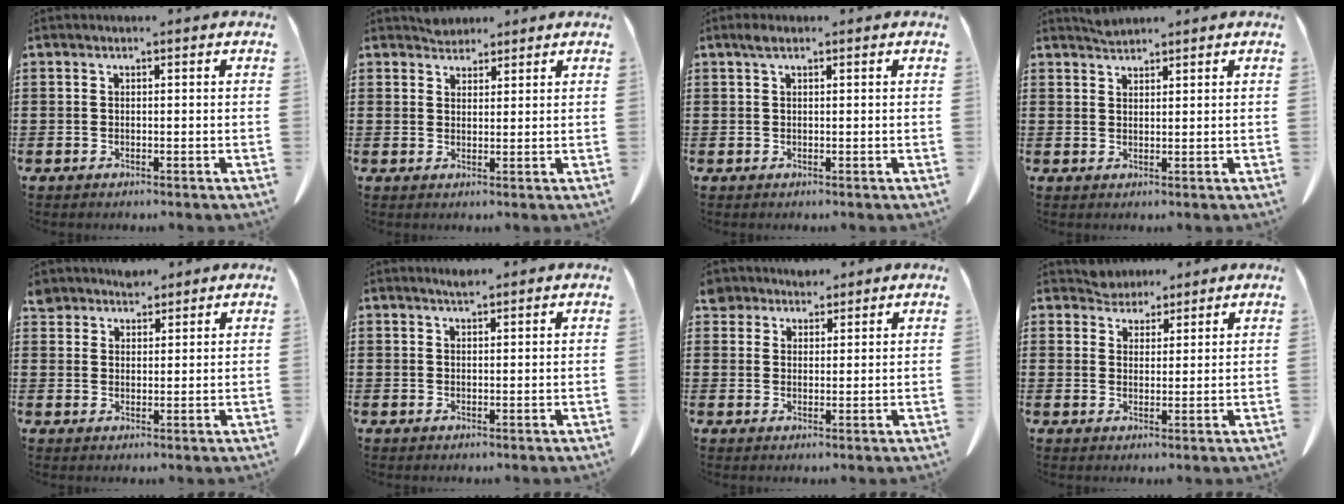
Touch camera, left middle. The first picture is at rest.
{"total": 2.5, "force": [2.3, 0.8, 0.1], "torque": [-0.008, 0.002, 0.046]}
{"total": 1.3, "force": [0.6, 0.5, 1.0], "torque": [-0.023, 0.002, 0.011]}
{"total": 1.6, "force": [1.6, 0.2, 0.3], "torque": [-0.010, -0.001, 0.031]}
{"total": 3.5, "force": [3.2, 1.2, 0.1], "torque": [-0.013, -0.003, 0.065]}
{"total": 1.4, "force": [1.3, 0.1, 0.6], "torque": [-0.013, -0.002, 0.026]}
{"total": 3.7, "force": [3.3, 1.6, 0.3], "torque": [-0.012, -0.003, 0.064]}
{"total": 3.6, "force": [3.4, 1.3, -0.2], "torque": [-0.011, -0.008, 0.065]}